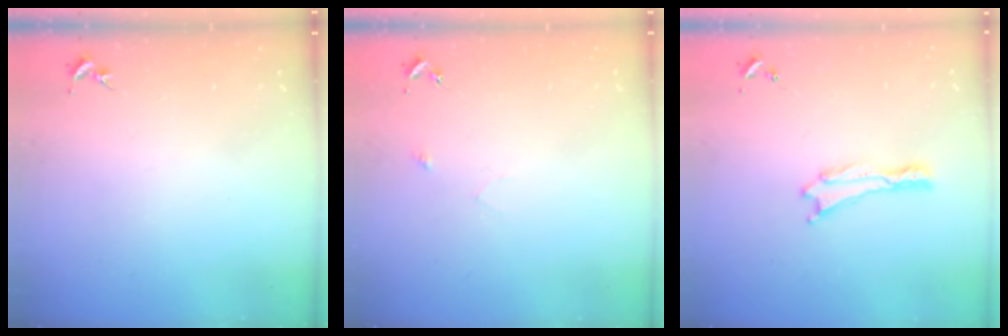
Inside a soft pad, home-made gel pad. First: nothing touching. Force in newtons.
{"total": 2.5, "press": 2.5, "slide": 0.2}
{"total": 0.0}